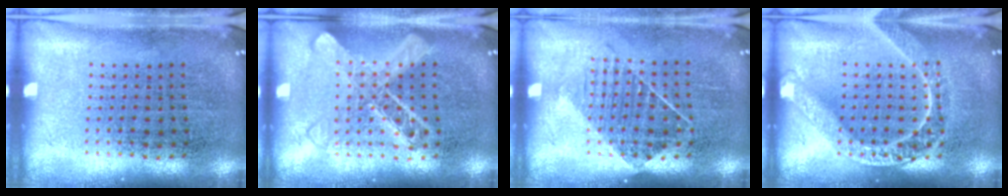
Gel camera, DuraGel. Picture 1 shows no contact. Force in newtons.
{"total": 2.9, "press": 2.9, "slide": 0.5}
{"total": 1.1, "press": 0.9, "slide": 0.6}
{"total": 2.8, "press": 2.8, "slide": 0.4}